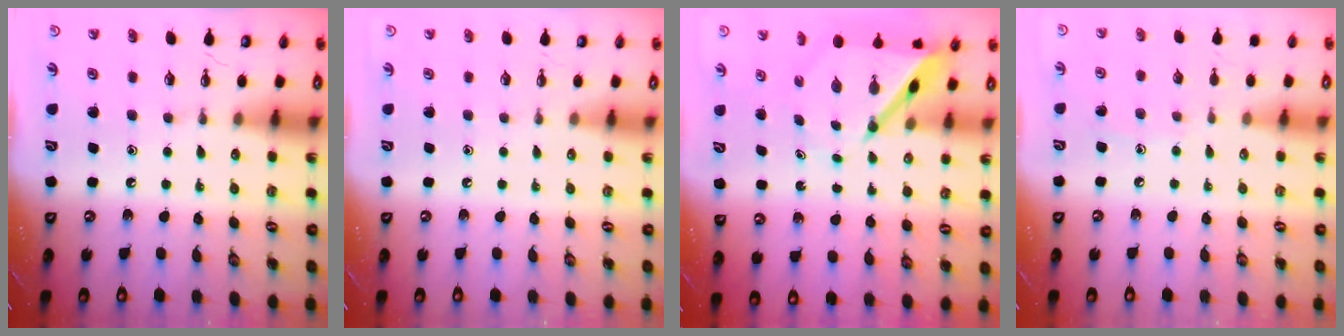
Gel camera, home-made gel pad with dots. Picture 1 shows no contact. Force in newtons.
{"total": 0.0}
{"total": 6.5, "press": 6.4, "slide": 0.7}
{"total": 3.9, "press": 3.8, "slide": 0.4}